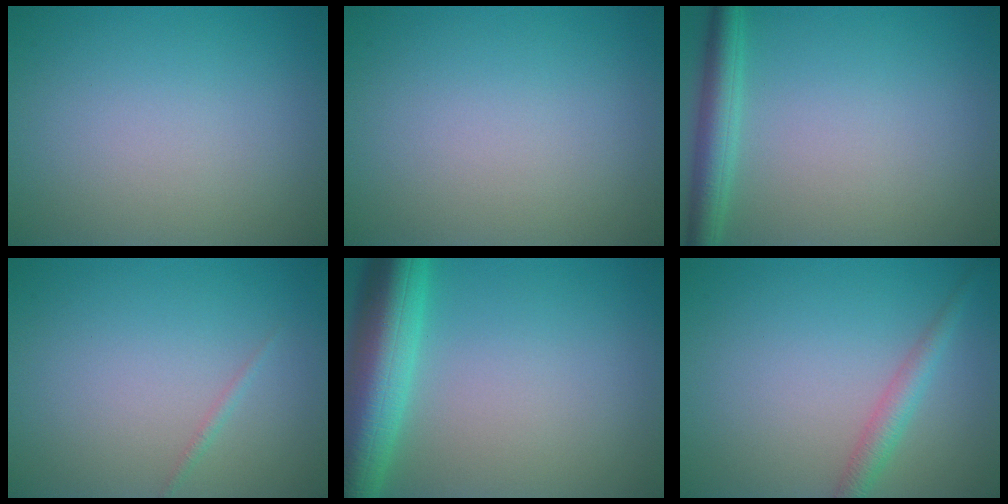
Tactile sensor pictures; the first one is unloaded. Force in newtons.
{"total": 0.0}
{"total": 3.3, "press": 3.3, "slide": 0.2}
{"total": 0.6, "press": 0.6, "slide": 0.0}
{"total": 8.6, "press": 8.6, "slide": 0.2}
{"total": 2.2, "press": 2.2, "slide": 0.1}